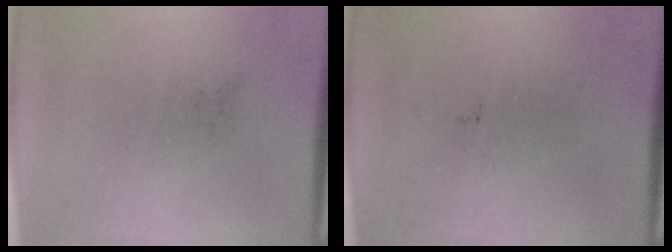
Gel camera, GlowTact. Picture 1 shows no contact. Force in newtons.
{"total": 0.0}